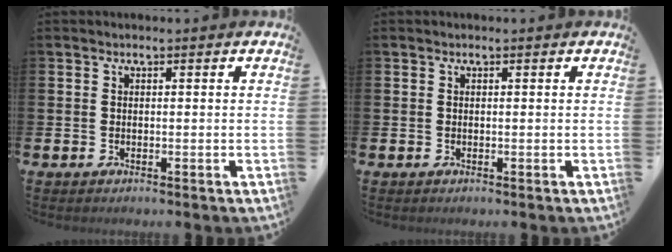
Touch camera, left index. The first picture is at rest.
{"total": 0.0}